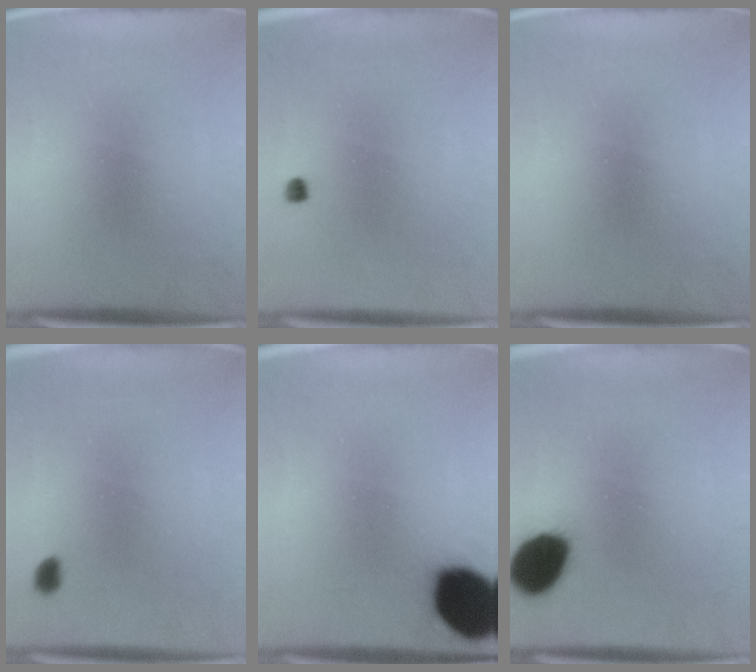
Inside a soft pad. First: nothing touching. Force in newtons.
{"total": 1.0}
{"total": 0.0}
{"total": 1.8}
{"total": 18.7}
{"total": 13.1}